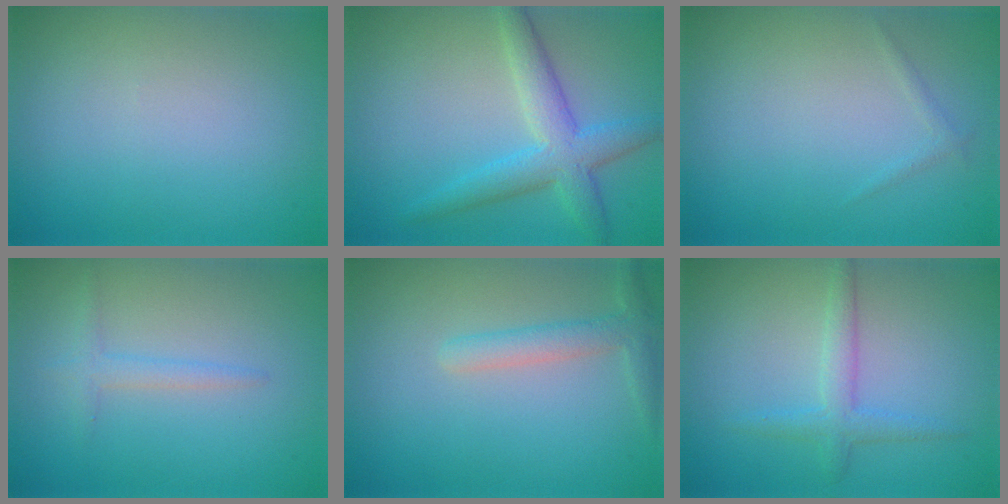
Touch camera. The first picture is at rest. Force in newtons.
{"total": 4.6, "press": 4.6, "slide": 0.1}
{"total": 0.6, "press": 0.6, "slide": 0.0}
{"total": 1.5, "press": 1.5, "slide": 0.1}
{"total": 2.4, "press": 2.4, "slide": 0.1}
{"total": 2.3, "press": 2.3, "slide": 0.1}